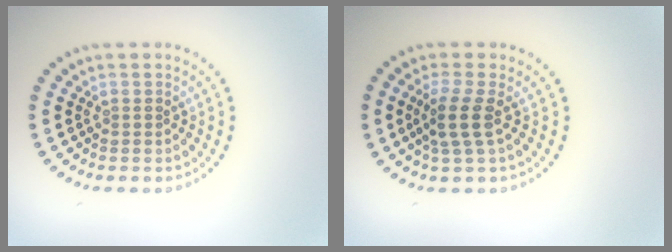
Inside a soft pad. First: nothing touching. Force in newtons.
{"total": 2.7, "press": 2.1, "slide": 1.7}